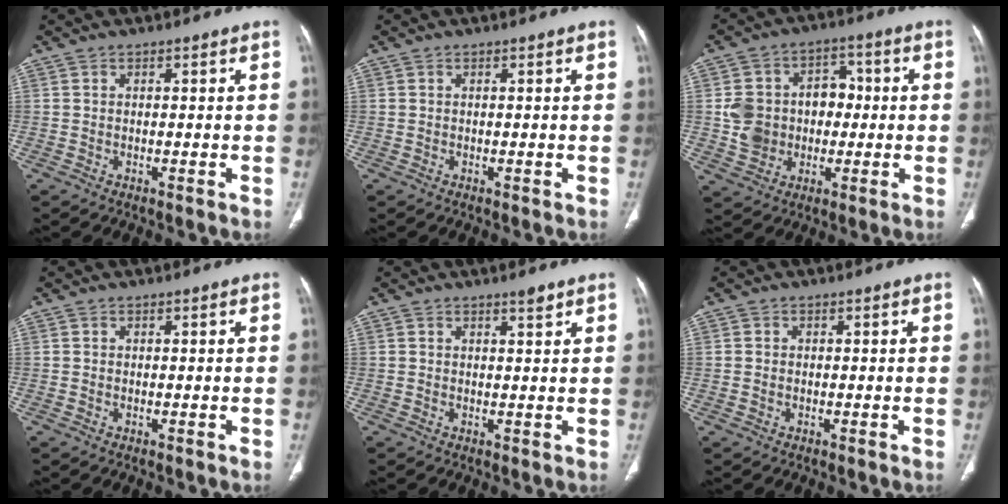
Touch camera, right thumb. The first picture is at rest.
{"total": 0.0}
{"total": 12.2, "force": [-0.4, 10.3, 6.5], "torque": [-0.071, 0.034, 0.001]}
{"total": 0.0}
{"total": 1.4, "force": [1.2, 0.1, 0.8], "torque": [-0.009, -0.010, 0.019]}
{"total": 1.0, "force": [-0.1, 0.8, 0.5], "torque": [-0.012, 0.003, -0.001]}